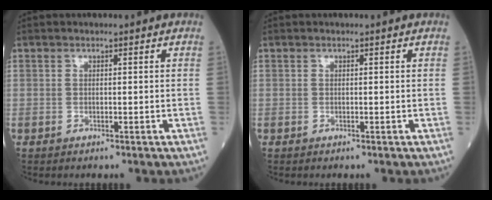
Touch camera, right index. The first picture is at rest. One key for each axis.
{"total": 0.0}